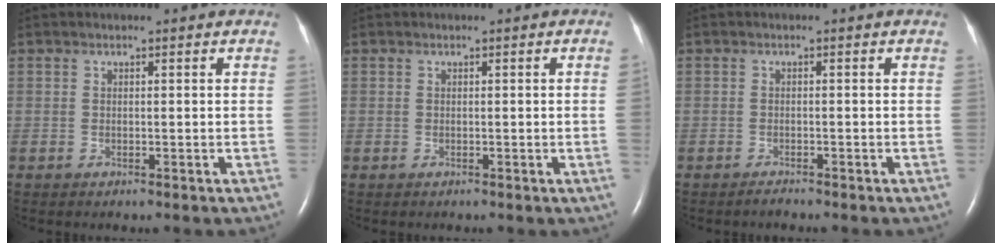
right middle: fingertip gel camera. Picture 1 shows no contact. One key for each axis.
{"total": 0.9, "fx": -0.1, "fy": -0.4, "fz": 0.8, "tx": -0.007, "ty": 0.000, "tz": -0.003}
{"total": 0.6, "fx": -0.6, "fy": 0.0, "fz": 0.1, "tx": -0.006, "ty": -0.003, "tz": -0.010}